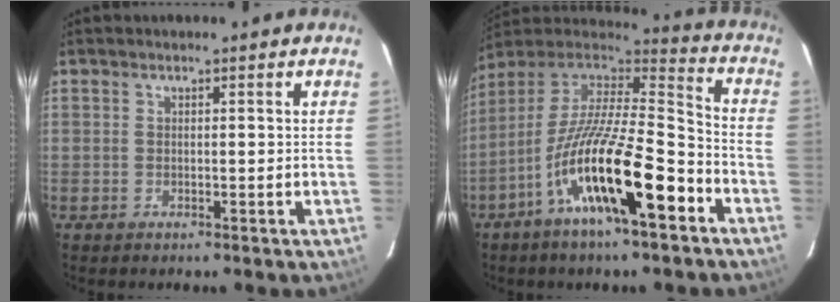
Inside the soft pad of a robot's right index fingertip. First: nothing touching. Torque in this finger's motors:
{"motor_torque": [1.24, -0.89, 1.05, 0.21]}